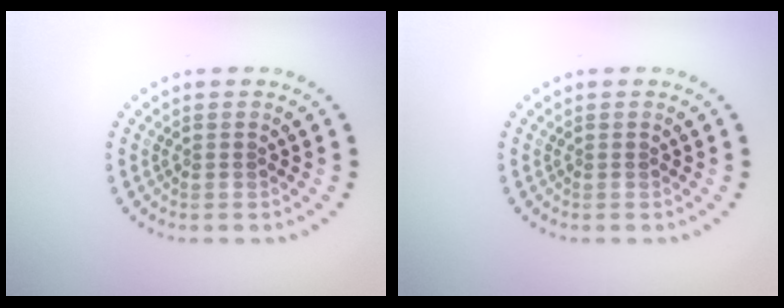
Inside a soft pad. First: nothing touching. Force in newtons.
{"total": 0.0}